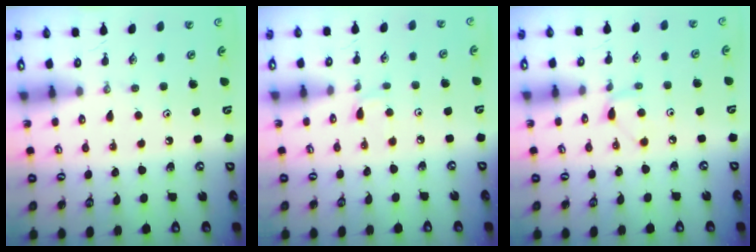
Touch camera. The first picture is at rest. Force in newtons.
{"total": 1.9, "press": 1.9, "slide": 0.2}
{"total": 5.6, "press": 5.6, "slide": 0.6}